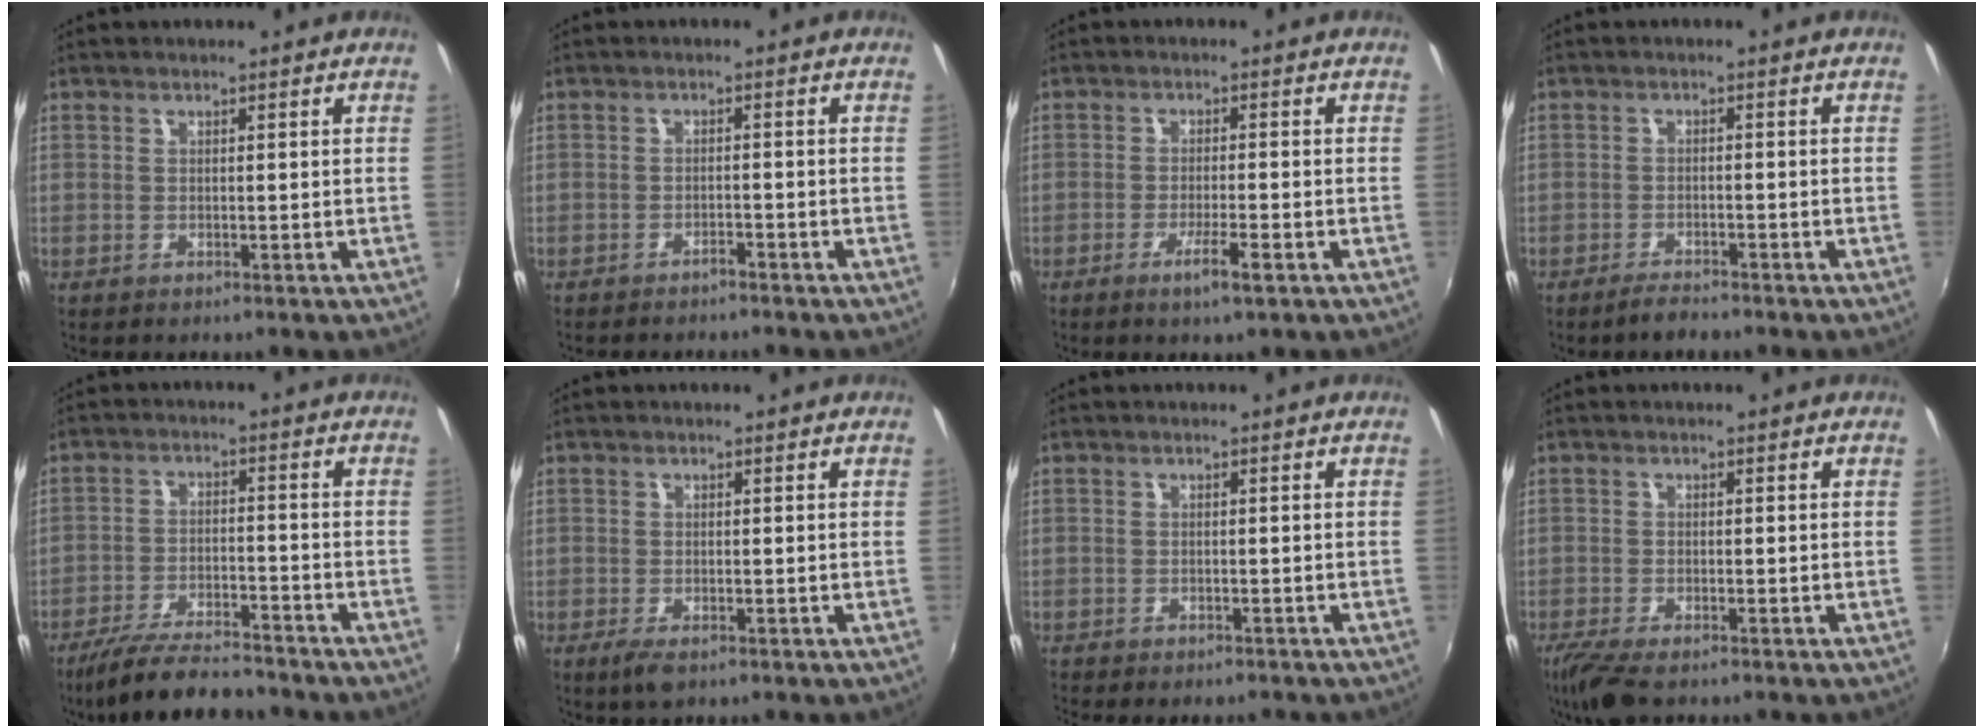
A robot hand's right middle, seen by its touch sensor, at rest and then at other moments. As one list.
[{"total": 2.2, "force": [-2.1, 0.4, 0.7], "torque": [-0.022, -0.002, -0.033]}, {"total": 4.2, "force": [-2.3, 0.1, 3.5], "torque": [-0.069, -0.007, -0.041]}, {"total": 2.8, "force": [-2.5, 0.5, 1.2], "torque": [-0.037, -0.003, -0.047]}, {"total": 13.1, "force": [-11.4, 2.4, 5.9], "torque": [-0.133, -0.019, -0.190]}, {"total": 2.6, "force": [-1.6, 0.9, 1.8], "torque": [-0.038, -0.010, -0.029]}, {"total": 4.0, "force": [-3.5, 1.1, 1.7], "torque": [-0.040, -0.015, -0.050]}, {"total": 6.1, "force": [-4.6, 1.4, 3.8], "torque": [-0.094, -0.028, -0.088]}]